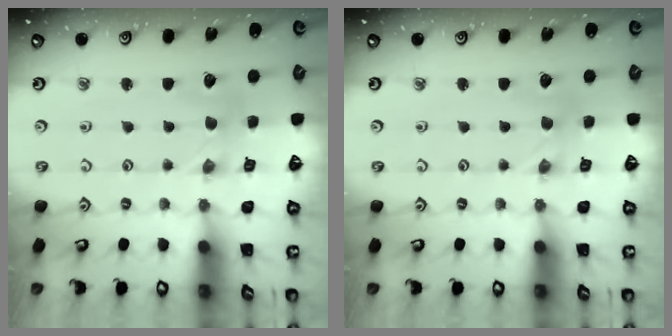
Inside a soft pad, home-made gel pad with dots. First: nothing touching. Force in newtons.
{"total": 0.0}